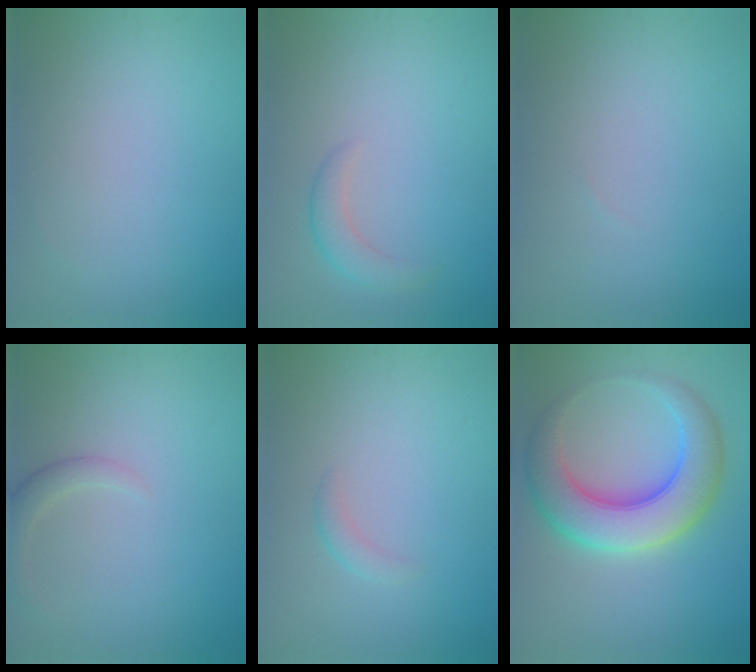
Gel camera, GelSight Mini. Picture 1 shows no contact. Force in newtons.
{"total": 2.0, "press": 2.0, "slide": 0.2}
{"total": 0.0}
{"total": 1.9, "press": 1.9, "slide": 0.2}
{"total": 1.0, "press": 1.0, "slide": 0.0}
{"total": 8.0, "press": 8.0, "slide": 0.1}